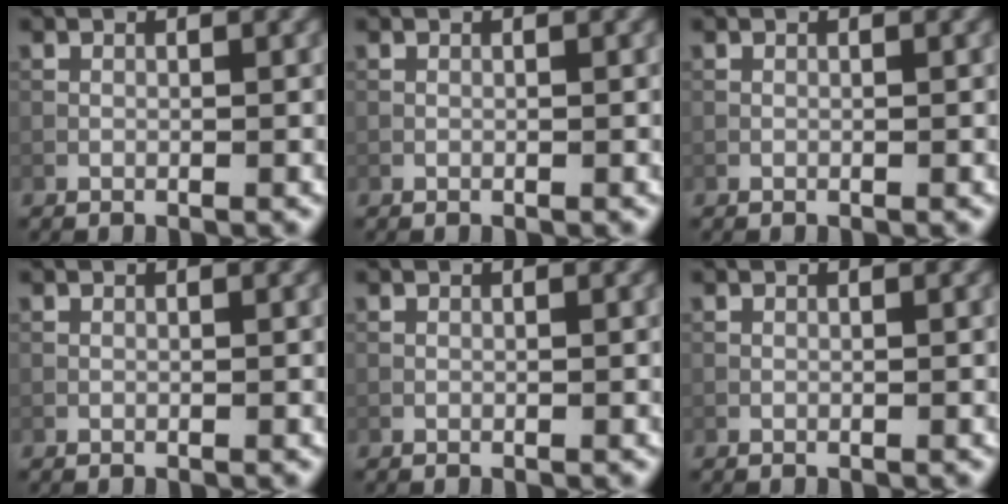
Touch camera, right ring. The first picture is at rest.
{"total": 0.0}
{"total": 0.0}
{"total": 0.0}
{"total": 0.0}
{"total": 0.0}